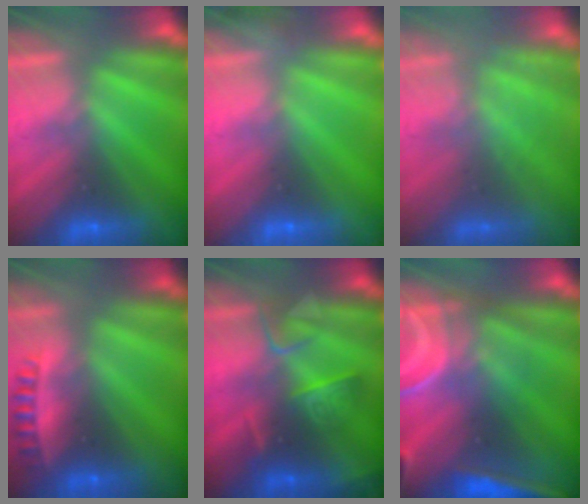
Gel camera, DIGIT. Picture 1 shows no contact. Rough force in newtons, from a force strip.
{"total": 2.8}
{"total": 2.9}
{"total": 2.5}
{"total": 2.7}
{"total": 9.0}